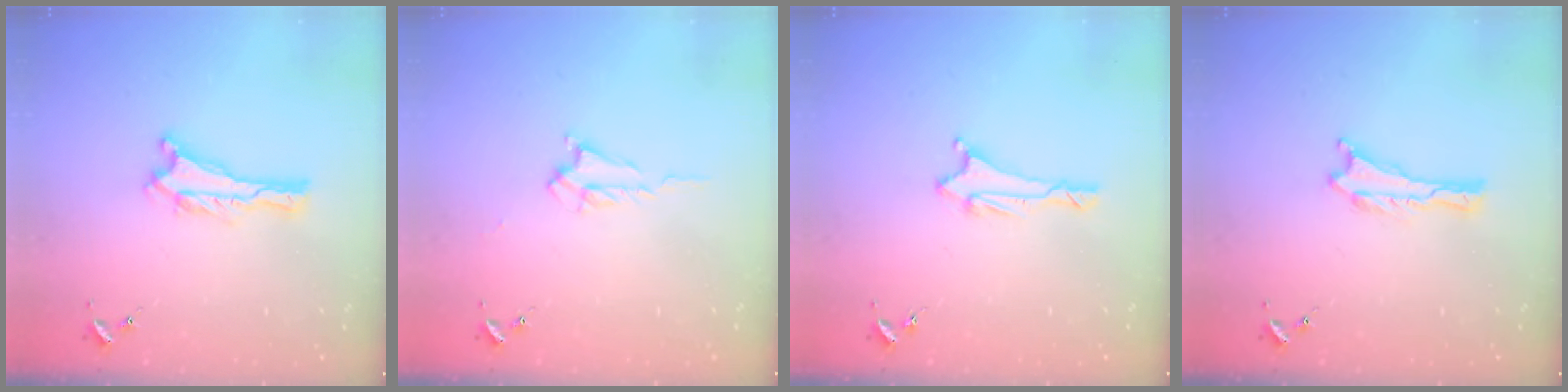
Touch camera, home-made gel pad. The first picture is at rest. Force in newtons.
{"total": 1.7, "press": 1.7, "slide": 0.3}
{"total": 1.7, "press": 1.6, "slide": 0.5}
{"total": 0.0}